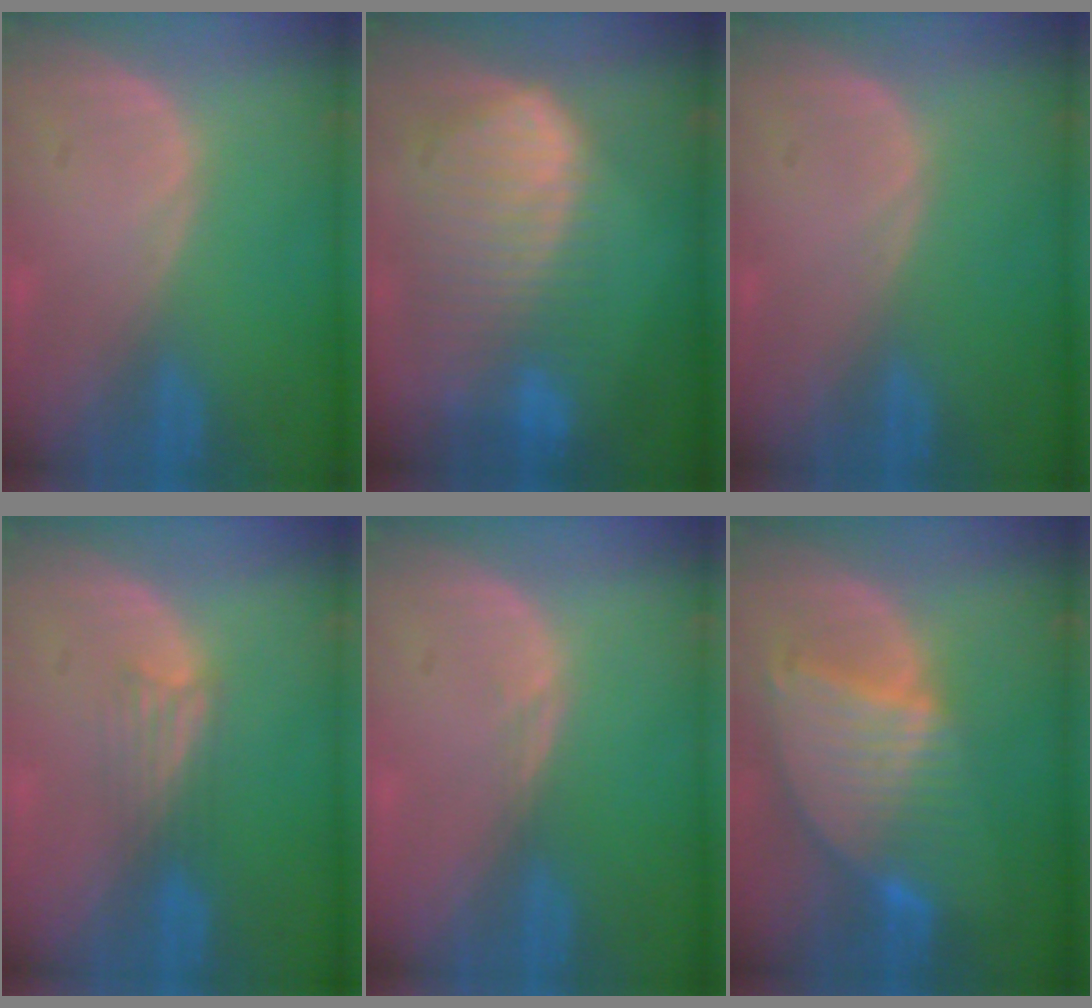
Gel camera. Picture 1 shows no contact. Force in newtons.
{"total": 10.5, "press": 9.1, "slide": 5.3}
{"total": 0.0}
{"total": 3.0, "press": 2.8, "slide": 1.3}
{"total": 0.8, "press": 0.6, "slide": 0.6}
{"total": 9.2, "press": 7.8, "slide": 4.8}